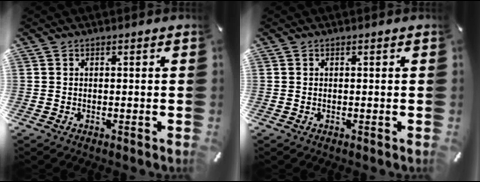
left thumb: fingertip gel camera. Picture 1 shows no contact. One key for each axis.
{"total": 0.0}